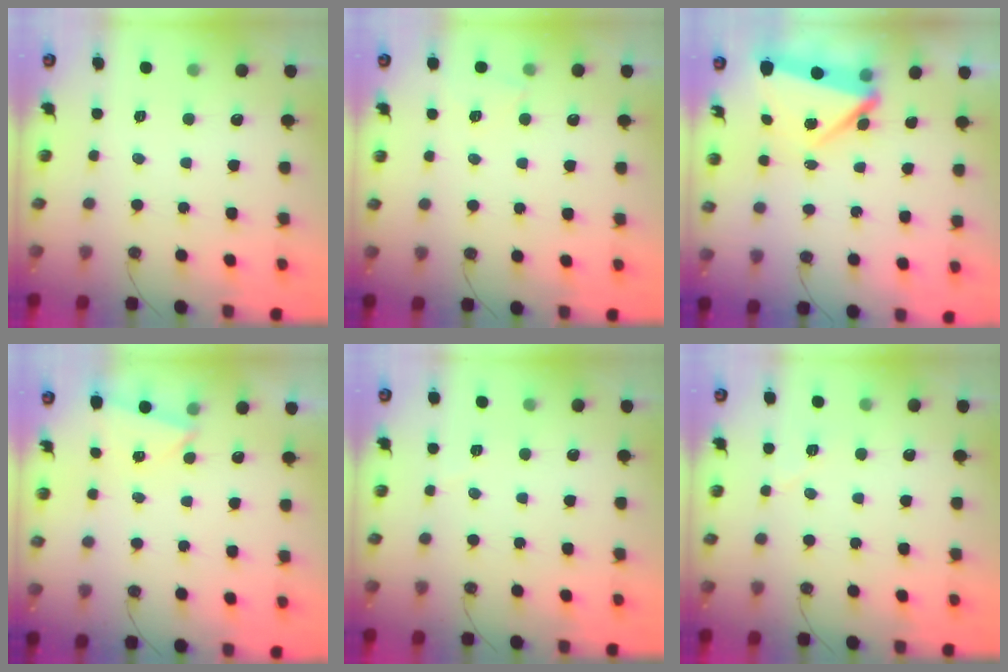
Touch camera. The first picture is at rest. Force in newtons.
{"total": 3.7, "press": 3.7, "slide": 0.4}
{"total": 8.0, "press": 7.9, "slide": 1.5}
{"total": 2.4, "press": 2.1, "slide": 1.1}
{"total": 2.7, "press": 2.4, "slide": 1.1}
{"total": 5.0, "press": 4.8, "slide": 1.6}